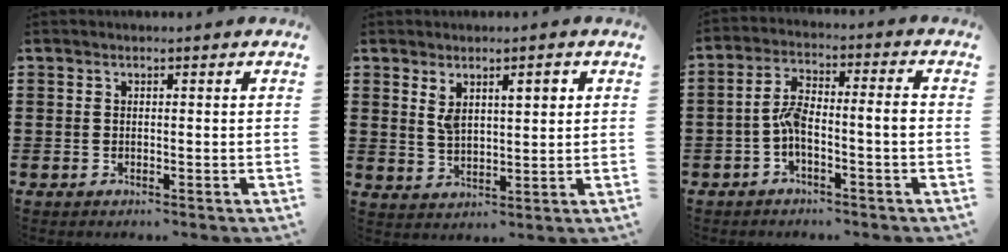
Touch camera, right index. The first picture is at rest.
{"total": 4.6, "force": [1.9, 2.0, 3.6], "torque": [-0.060, 0.002, 0.028]}
{"total": 5.9, "force": [-1.6, 1.5, 5.5], "torque": [-0.112, 0.004, -0.035]}